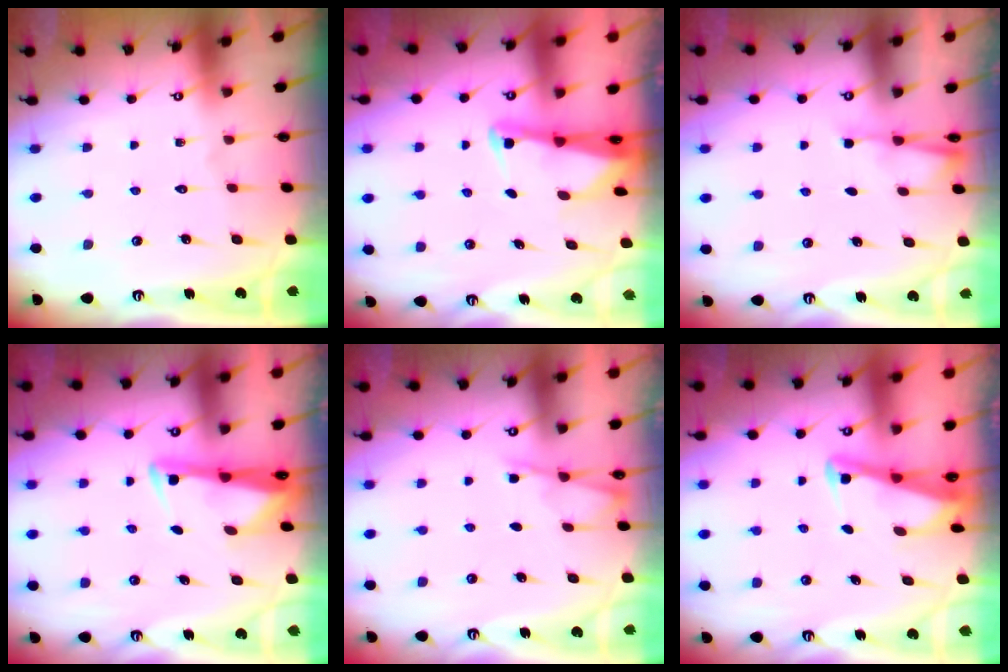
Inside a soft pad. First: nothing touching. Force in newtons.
{"total": 2.7, "press": 2.7, "slide": 0.2}
{"total": 2.3, "press": 2.2, "slide": 0.4}
{"total": 3.2, "press": 3.1, "slide": 0.9}
{"total": 4.2, "press": 4.2, "slide": 0.4}
{"total": 2.9, "press": 2.8, "slide": 0.3}